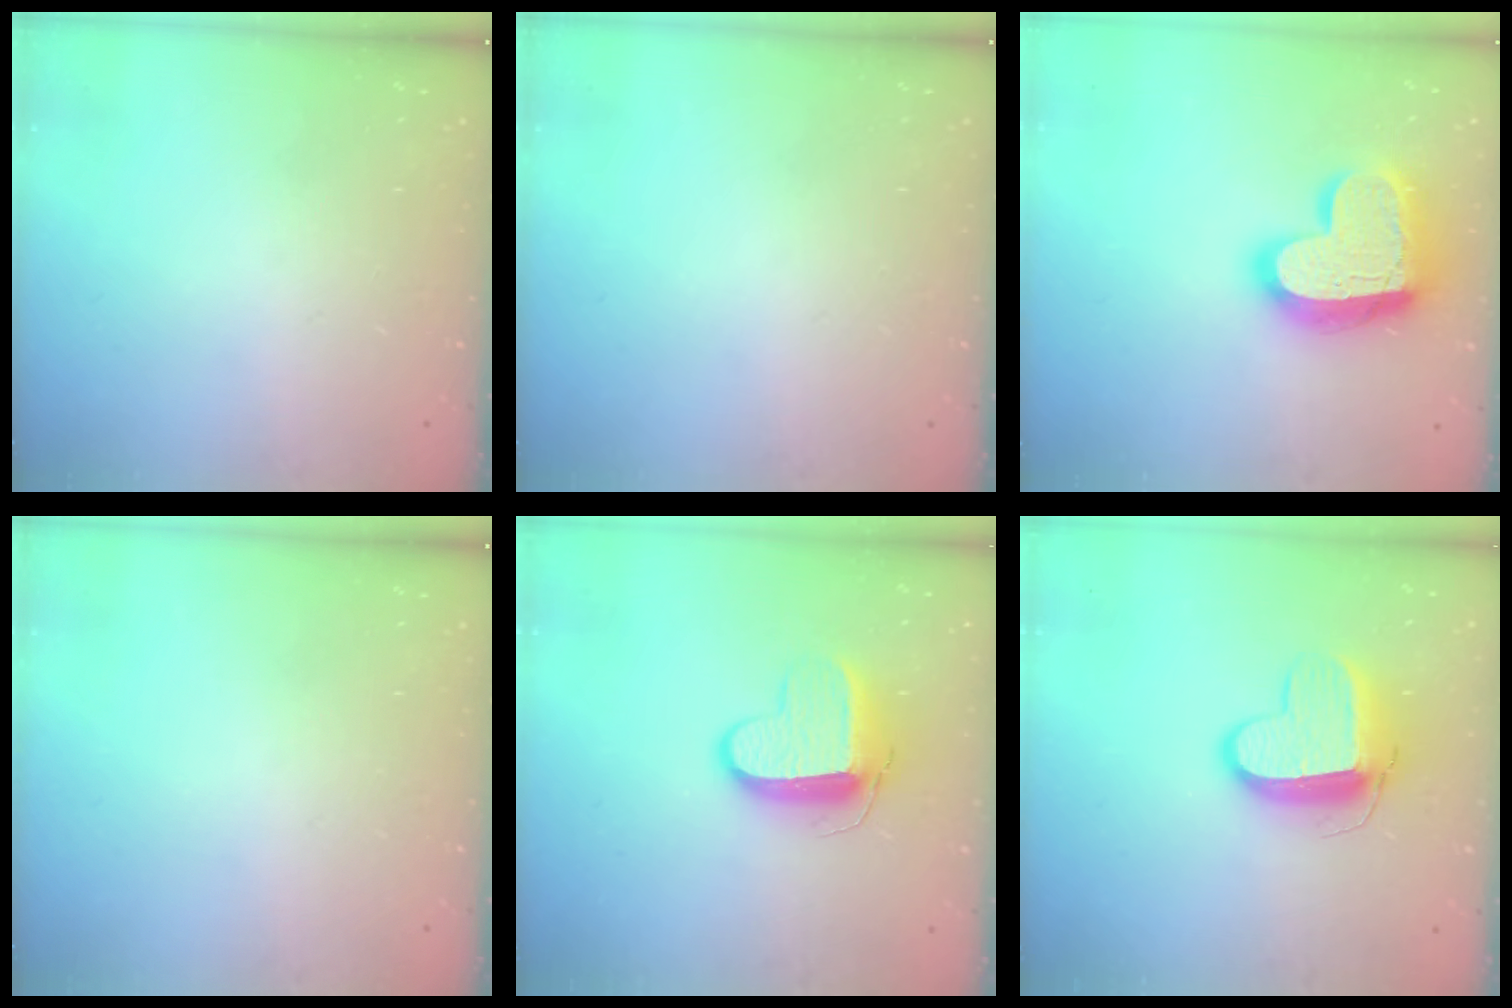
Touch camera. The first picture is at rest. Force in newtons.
{"total": 0.0}
{"total": 20.2, "press": 20.1, "slide": 1.7}
{"total": 0.0}
{"total": 10.7, "press": 10.6, "slide": 1.1}
{"total": 11.7, "press": 11.6, "slide": 1.3}